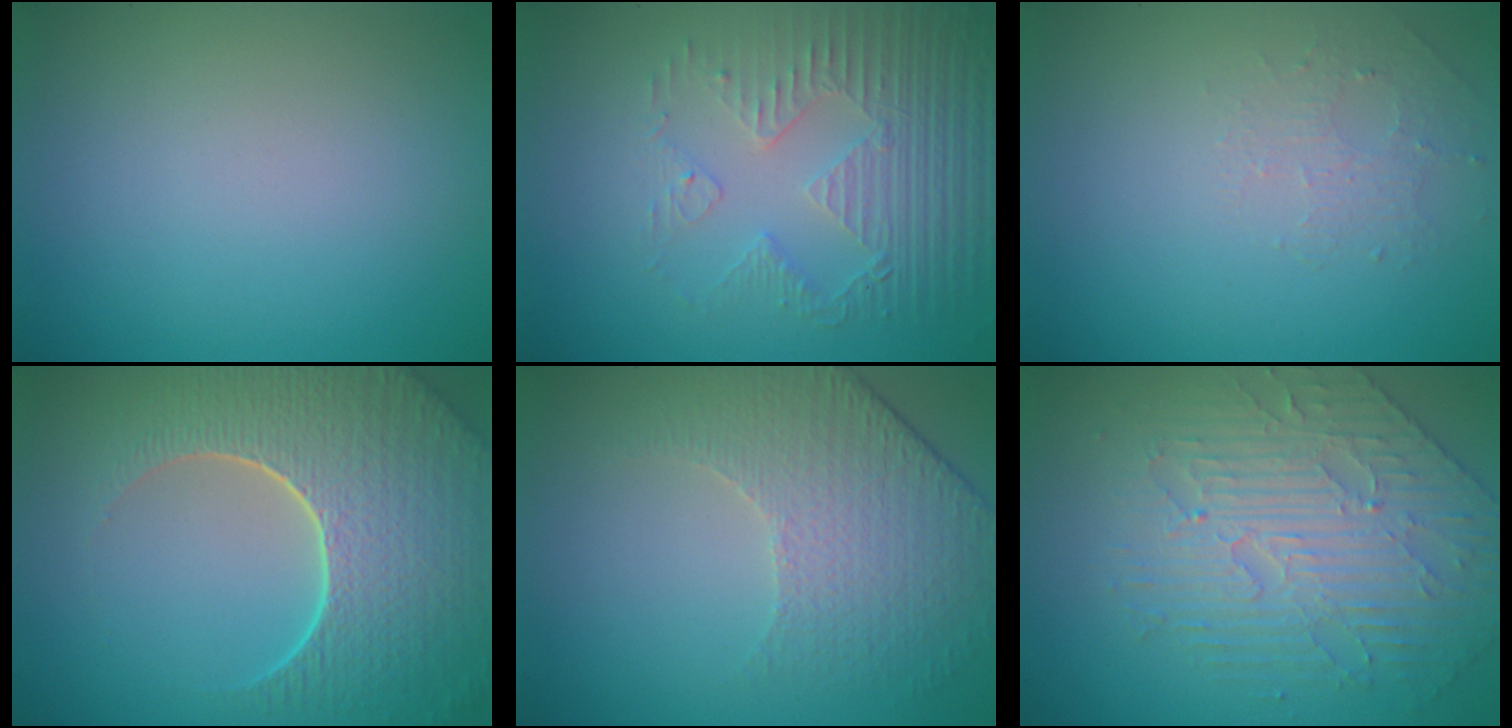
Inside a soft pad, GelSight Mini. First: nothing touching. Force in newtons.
{"total": 5.1, "press": 3.5, "slide": 3.8}
{"total": 1.3, "press": 0.7, "slide": 1.2}
{"total": 9.3, "press": 6.6, "slide": 6.6}
{"total": 4.5, "press": 3.6, "slide": 2.7}
{"total": 4.4, "press": 4.3, "slide": 0.8}